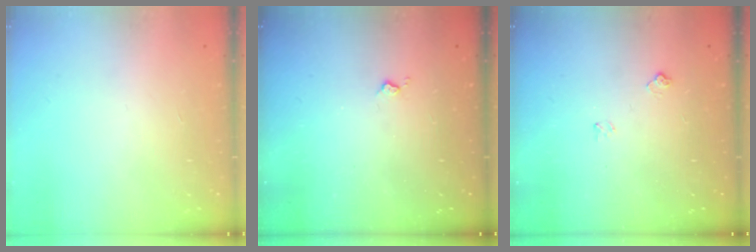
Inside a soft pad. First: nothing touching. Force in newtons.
{"total": 2.4, "press": 2.3, "slide": 0.5}
{"total": 5.8, "press": 5.7, "slide": 0.8}